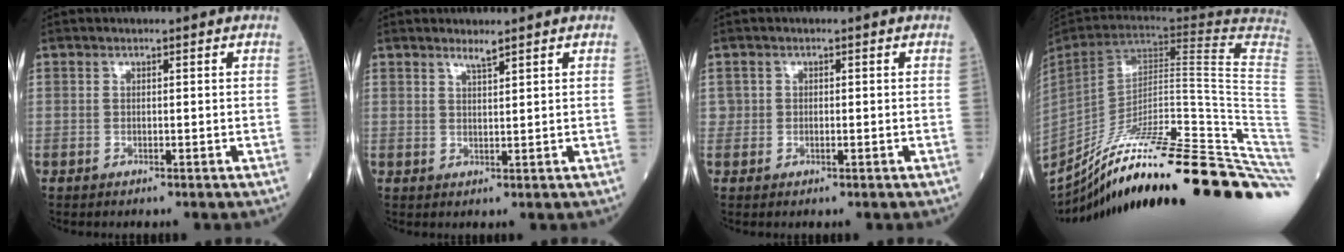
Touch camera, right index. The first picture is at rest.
{"total": 1.6, "force": [1.4, -0.3, 0.8], "torque": [-0.015, -0.006, 0.027]}
{"total": 1.0, "force": [0.1, 1.0, 0.2], "torque": [0.002, 0.002, 0.000]}
{"total": 37.6, "force": [-26.8, -0.9, 26.3], "torque": [-0.236, -0.043, -0.386]}